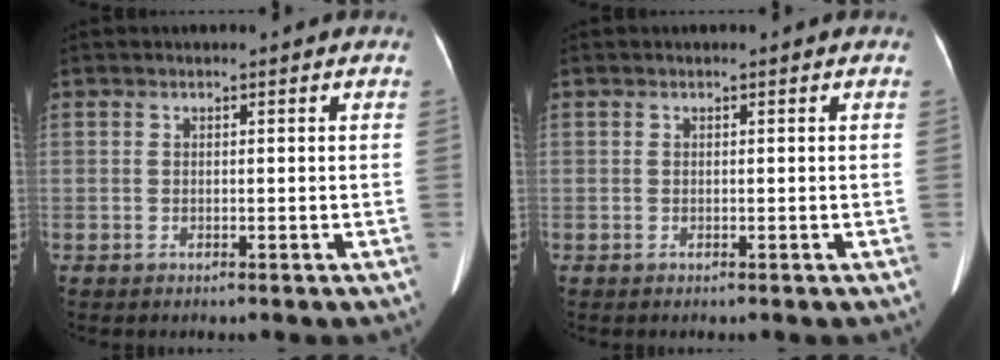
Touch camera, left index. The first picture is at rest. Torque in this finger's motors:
{"motor_torque": [-0.01, 0.01, 0.00, 0.00]}